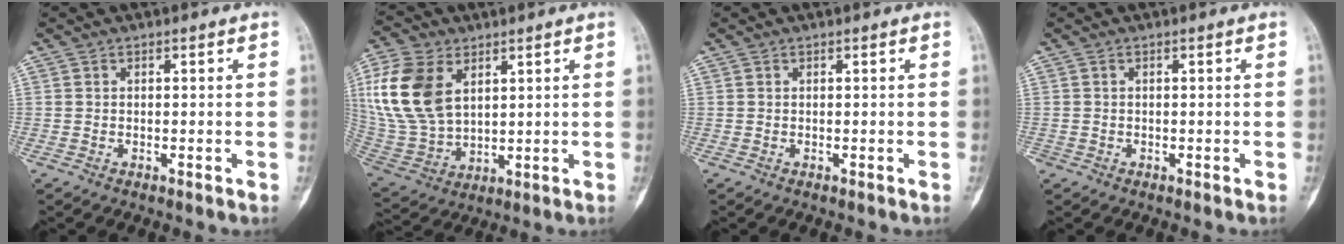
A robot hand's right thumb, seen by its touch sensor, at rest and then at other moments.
{"total": 16.4, "force": [5.5, 10.5, 11.3], "torque": [-0.231, -0.014, 0.116]}
{"total": 0.0}
{"total": 0.8, "force": [-0.3, 0.7, 0.0], "torque": [0.003, 0.005, -0.009]}